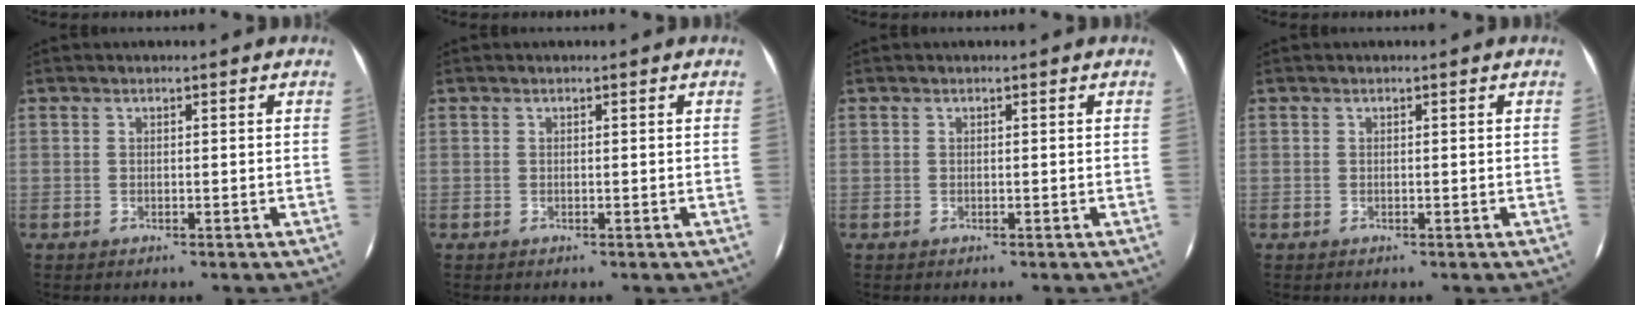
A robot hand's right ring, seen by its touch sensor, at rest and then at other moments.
{"total": 0.0}
{"total": 0.0}
{"total": 0.0}